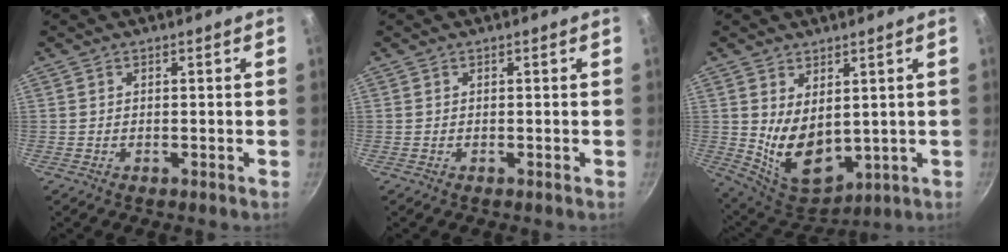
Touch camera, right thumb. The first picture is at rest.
{"total": 0.0}
{"total": 11.7, "force": [1.4, 7.5, 8.9], "torque": [-0.124, -0.038, 0.055]}